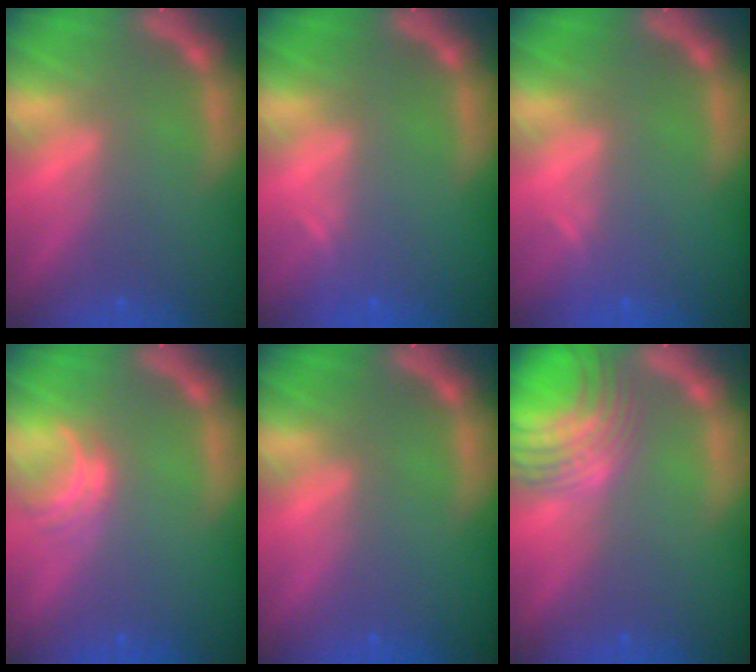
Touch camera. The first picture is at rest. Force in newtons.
{"total": 0.9}
{"total": 0.9}
{"total": 2.0}
{"total": 0.0}
{"total": 9.1}